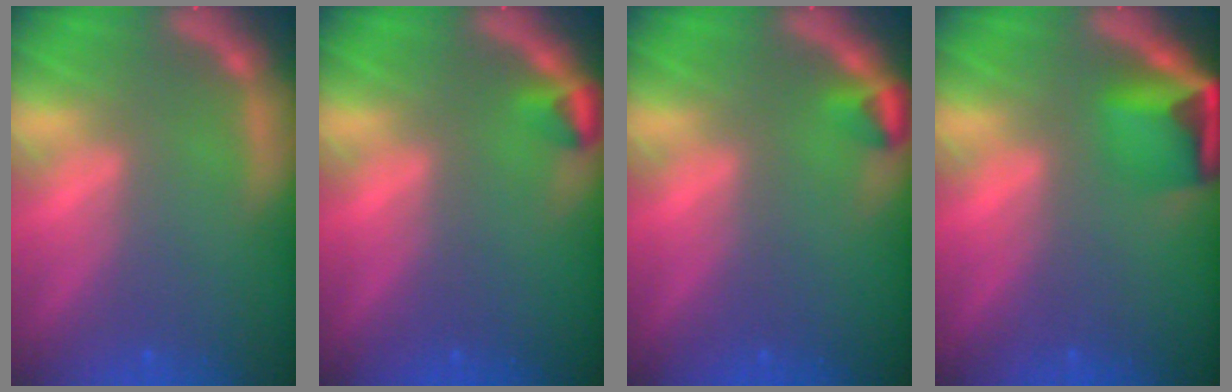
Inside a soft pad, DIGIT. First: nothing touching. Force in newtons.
{"total": 1.5}
{"total": 1.5}
{"total": 5.4}